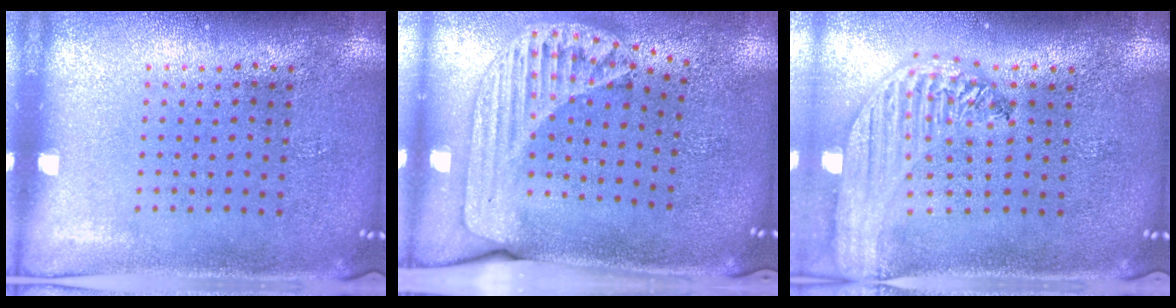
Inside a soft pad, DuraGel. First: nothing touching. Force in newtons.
{"total": 1.8, "press": 1.5, "slide": 1.0}
{"total": 2.9, "press": 2.3, "slide": 1.8}